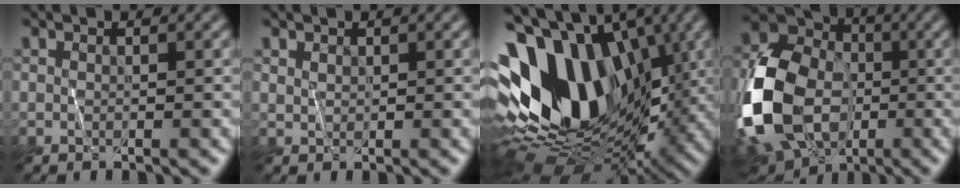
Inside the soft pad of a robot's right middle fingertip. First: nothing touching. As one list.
[{"total": 0.6, "force": [0.4, 0.5, 0.0], "torque": [-0.001, 0.004, 0.020]}, {"total": 17.5, "force": [1.1, 11.8, 12.9], "torque": [-0.245, 0.023, 0.017]}, {"total": 13.9, "force": [-3.8, 9.9, 9.0], "torque": [-0.202, -0.011, -0.074]}]